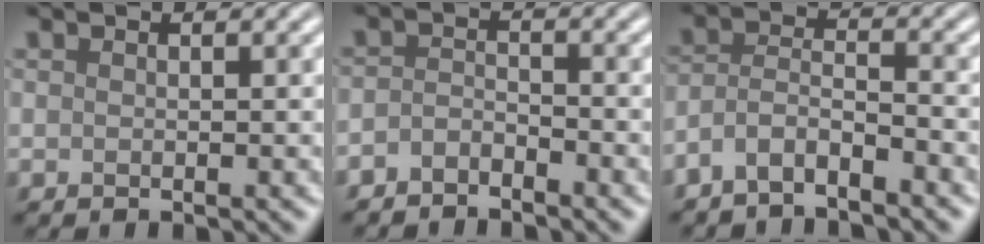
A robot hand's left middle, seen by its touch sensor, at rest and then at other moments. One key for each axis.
{"total": 1.9, "fx": -1.7, "fy": 0.6, "fz": 0.6, "tx": -0.013, "ty": 0.002, "tz": -0.038}
{"total": 3.4, "fx": -2.7, "fy": 0.9, "fz": 1.7, "tx": -0.036, "ty": 0.004, "tz": -0.063}